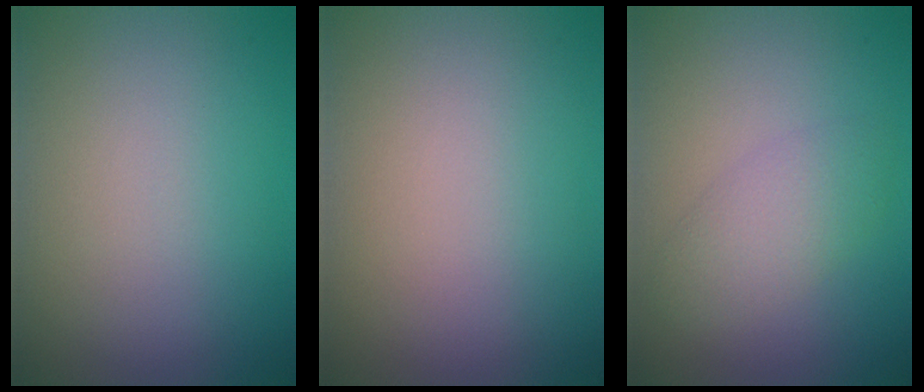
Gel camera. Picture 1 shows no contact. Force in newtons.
{"total": 0.0}
{"total": 2.9, "press": 2.9, "slide": 0.1}